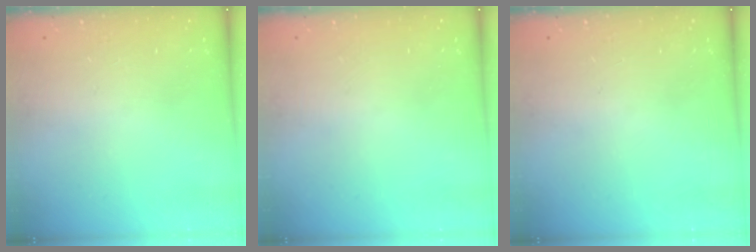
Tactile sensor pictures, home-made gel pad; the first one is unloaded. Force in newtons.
{"total": 0.0}
{"total": 0.0}